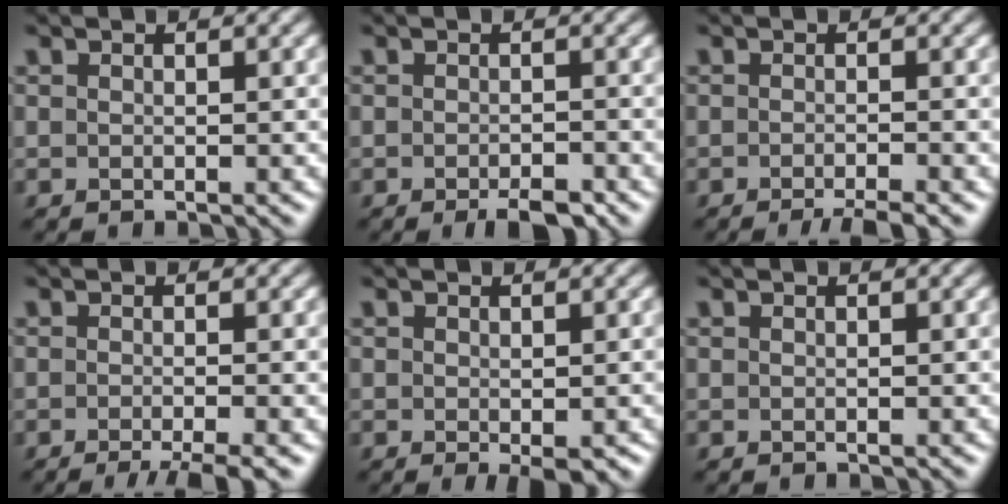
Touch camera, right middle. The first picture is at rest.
{"total": 2.4, "force": [-1.7, 0.7, 1.6], "torque": [-0.024, -0.002, -0.025]}
{"total": 2.8, "force": [-1.9, 0.3, 2.0], "torque": [-0.024, -0.002, -0.035]}
{"total": 3.3, "force": [-2.1, 0.4, 2.6], "torque": [-0.033, -0.002, -0.038]}
{"total": 1.9, "force": [-0.7, 0.6, 1.7], "torque": [-0.023, -0.007, -0.007]}
{"total": 0.0}